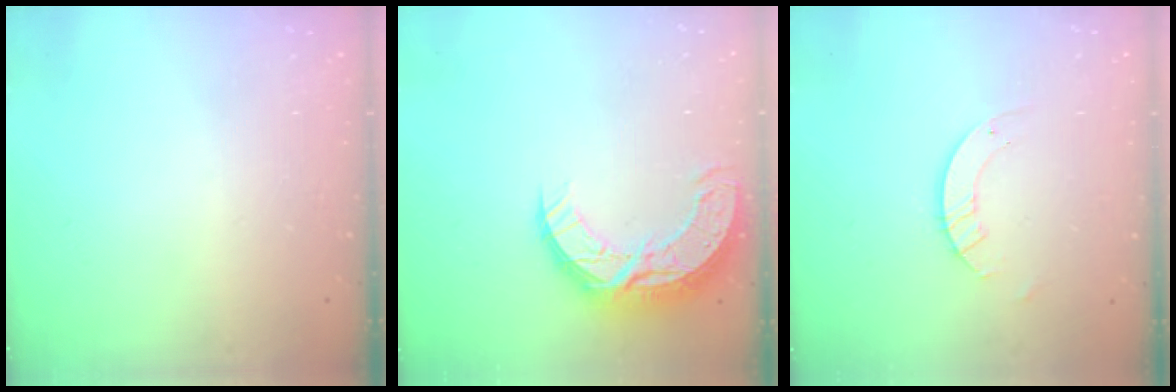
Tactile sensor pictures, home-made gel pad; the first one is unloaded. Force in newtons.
{"total": 15.1, "press": 15.1, "slide": 1.1}
{"total": 4.0, "press": 4.0, "slide": 0.2}